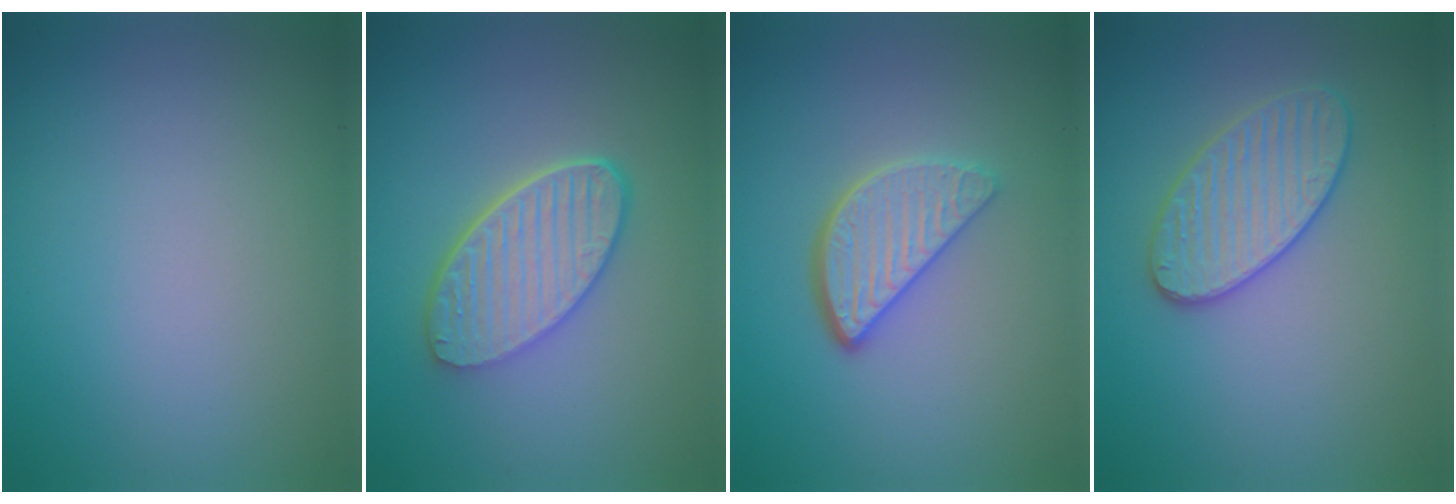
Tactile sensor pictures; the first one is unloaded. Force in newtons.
{"total": 5.8, "press": 4.6, "slide": 3.7}
{"total": 3.9, "press": 3.1, "slide": 2.4}
{"total": 3.5, "press": 3.5, "slide": 0.3}